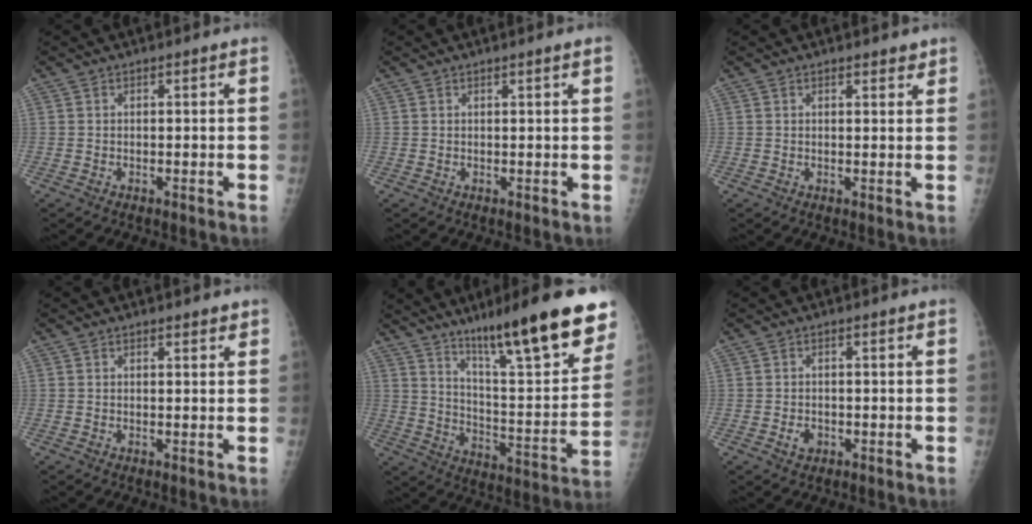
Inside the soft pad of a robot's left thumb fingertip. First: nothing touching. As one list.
[{"total": 1.2, "force": [0.8, -0.2, 0.9], "torque": [-0.014, -0.002, 0.014]}, {"total": 1.9, "force": [1.6, 0.7, 0.8], "torque": [-0.003, -0.008, 0.020]}, {"total": 1.6, "force": [1.3, 0.5, 0.7], "torque": [-0.006, -0.006, 0.018]}, {"total": 25.5, "force": [17.0, 4.3, 18.5], "torque": [-0.249, -0.077, 0.267]}, {"total": 2.3, "force": [-0.7, 1.8, 1.3], "torque": [-0.017, 0.002, -0.005]}]